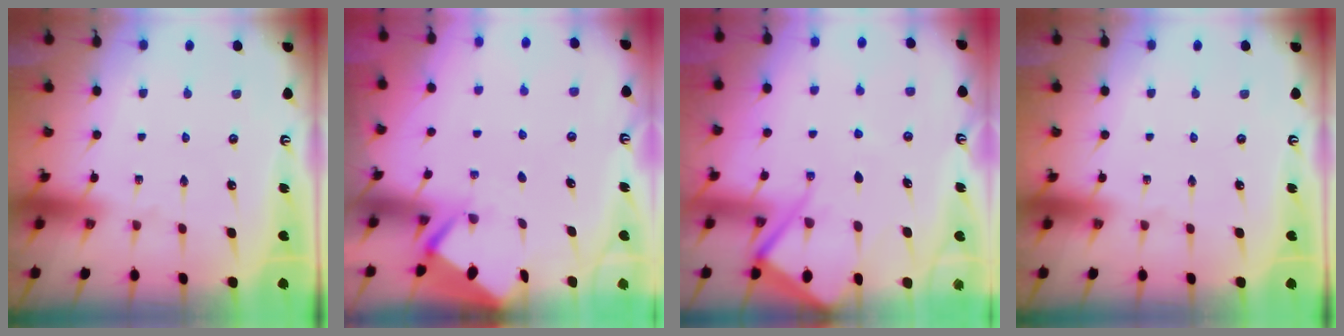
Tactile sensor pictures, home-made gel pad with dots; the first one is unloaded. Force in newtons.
{"total": 2.9, "press": 2.9, "slide": 0.3}
{"total": 8.4, "press": 8.3, "slide": 1.1}
{"total": 0.0}